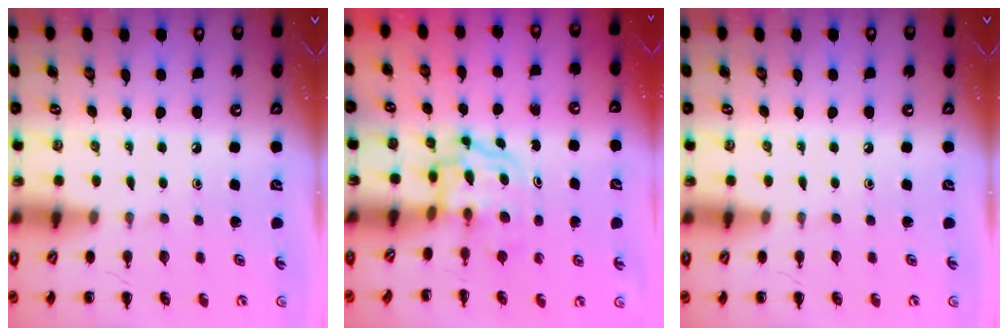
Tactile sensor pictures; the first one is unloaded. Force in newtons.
{"total": 3.6, "press": 3.6, "slide": 0.4}
{"total": 0.0}